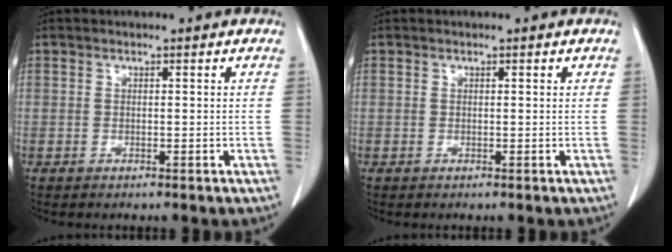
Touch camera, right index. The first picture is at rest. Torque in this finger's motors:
{"motor_torque": [-0.26, 0.06, -0.01, -0.01]}